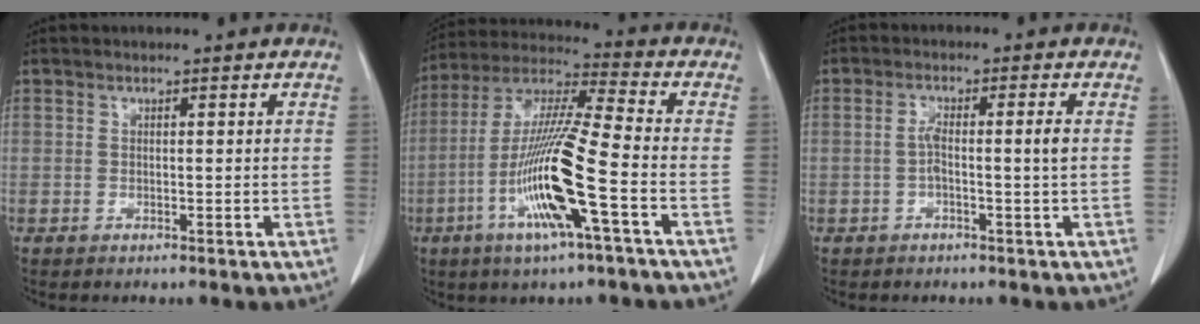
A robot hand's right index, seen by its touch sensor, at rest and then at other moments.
{"total": 15.8, "force": [-5.3, 0.1, 14.9], "torque": [-0.303, -0.012, -0.106]}
{"total": 3.4, "force": [-0.4, -0.1, 3.3], "torque": [-0.063, 0.008, -0.007]}